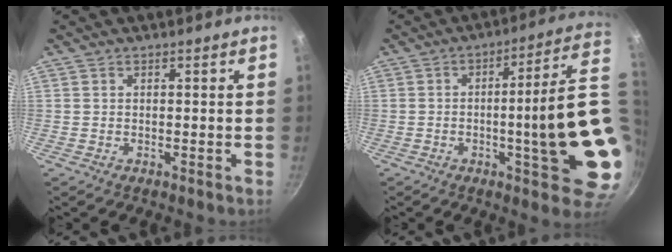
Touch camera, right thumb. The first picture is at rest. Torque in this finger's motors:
{"motor_torque": [2.59, 2.42, 2.27, -0.44, 0.16]}